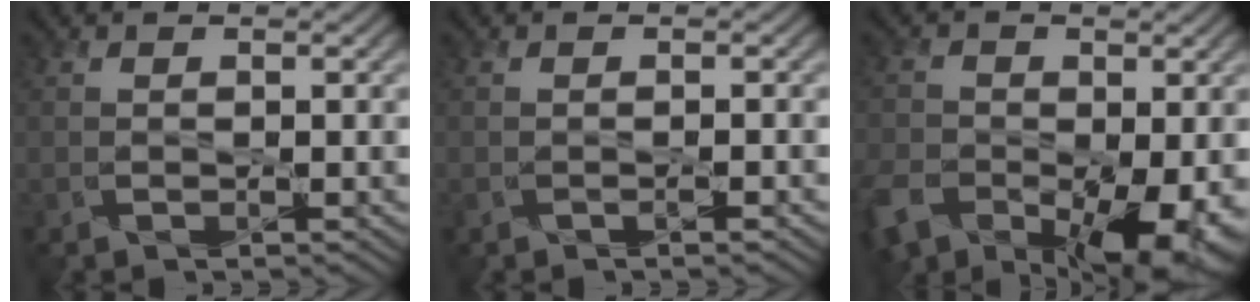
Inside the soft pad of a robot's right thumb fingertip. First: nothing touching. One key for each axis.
{"total": 0.9, "fx": -0.7, "fy": 0.0, "fz": 0.6, "tx": -0.007, "ty": -0.001, "tz": -0.013}
{"total": 14.1, "fx": -5.9, "fy": 8.4, "fz": 9.6, "tx": -0.200, "ty": -0.038, "tz": -0.100}